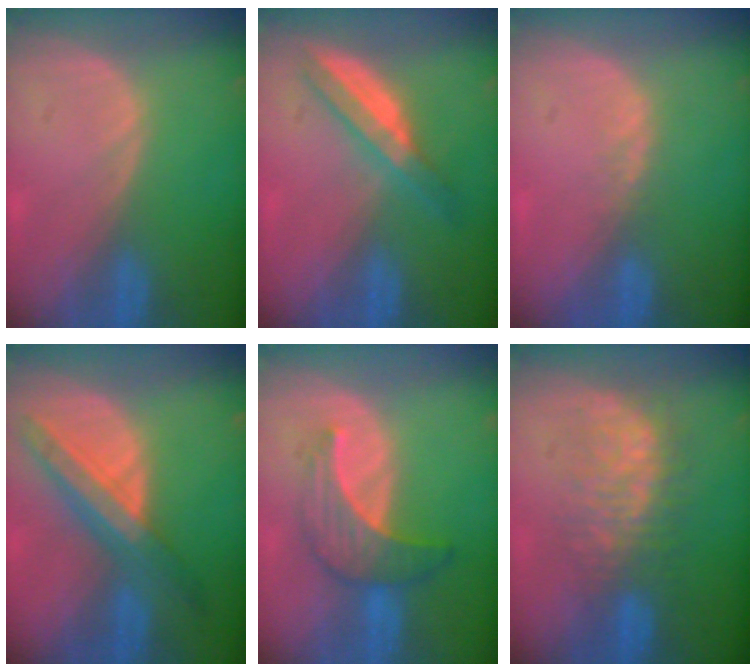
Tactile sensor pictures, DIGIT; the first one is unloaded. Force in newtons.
{"total": 6.0, "press": 5.2, "slide": 3.0}
{"total": 1.3, "press": 1.1, "slide": 0.7}
{"total": 8.4, "press": 7.5, "slide": 3.8}
{"total": 7.0, "press": 6.6, "slide": 2.3}
{"total": 7.8, "press": 7.7, "slide": 1.4}